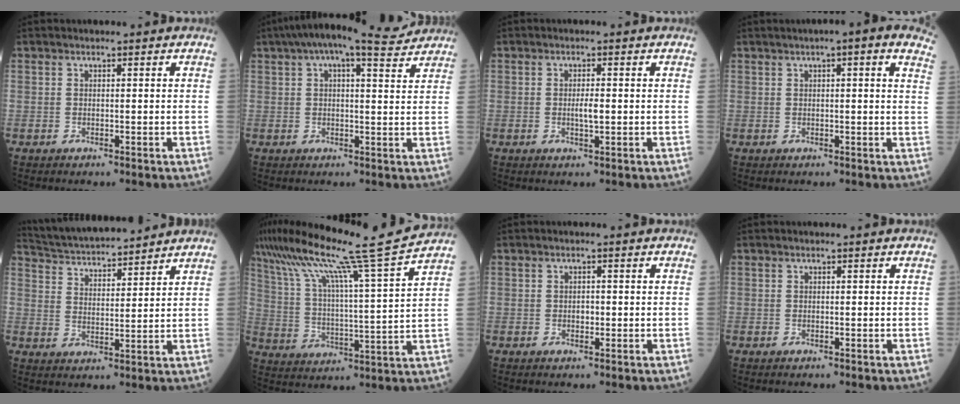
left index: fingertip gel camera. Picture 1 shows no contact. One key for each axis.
{"total": 10.7, "fx": 8.7, "fy": 1.9, "fz": 6.0, "tx": -0.103, "ty": 0.036, "tz": 0.115}
{"total": 2.1, "fx": -0.1, "fy": 0.4, "fz": 2.0, "tx": -0.039, "ty": 0.000, "tz": -0.001}
{"total": 9.6, "fx": 6.1, "fy": 1.3, "fz": 7.2, "tx": -0.082, "ty": 0.020, "tz": 0.056}
{"total": 14.8, "fx": 13.8, "fy": 1.3, "fz": 5.1, "tx": -0.097, "ty": 0.022, "tz": 0.224}
{"total": 20.2, "fx": 16.6, "fy": -2.9, "fz": 11.1, "tx": -0.206, "ty": -0.016, "tz": 0.261}
{"total": 1.1, "fx": -0.1, "fy": 0.7, "fz": 0.8, "tx": -0.013, "ty": 0.002, "tz": -0.002}
{"total": 0.0}